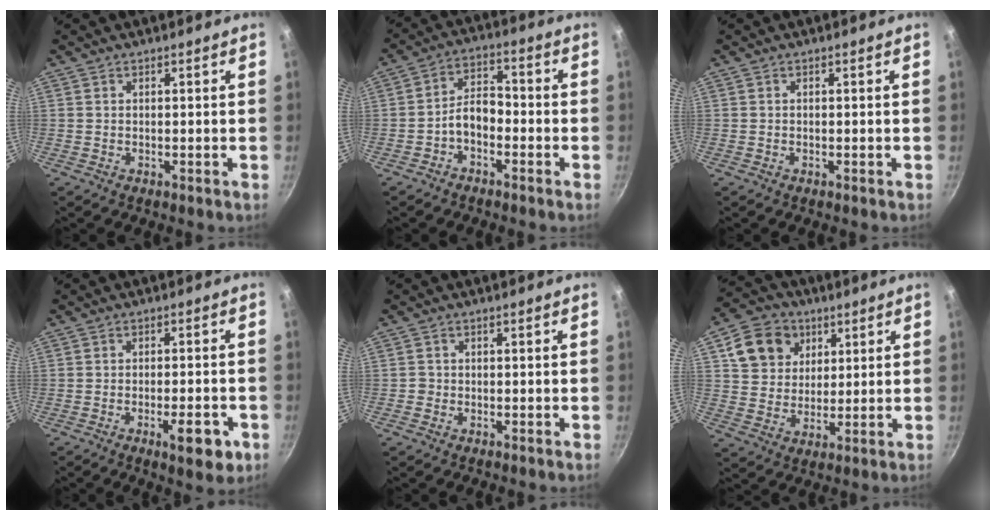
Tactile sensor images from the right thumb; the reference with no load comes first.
{"total": 6.2, "force": [-2.3, 3.9, 4.3], "torque": [-0.062, 0.036, -0.054]}
{"total": 0.0}
{"total": 6.9, "force": [-3.0, 2.1, 5.8], "torque": [-0.076, 0.006, -0.041]}
{"total": 1.1, "force": [-0.3, 1.0, 0.1], "torque": [0.005, 0.005, -0.009]}
{"total": 12.0, "force": [4.6, 10.1, 4.7], "torque": [-0.058, -0.004, 0.082]}